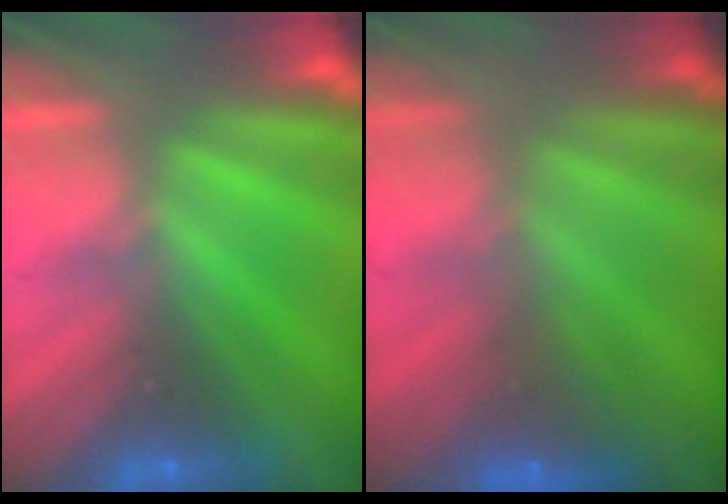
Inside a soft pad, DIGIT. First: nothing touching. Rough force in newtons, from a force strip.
{"total": 2.8}